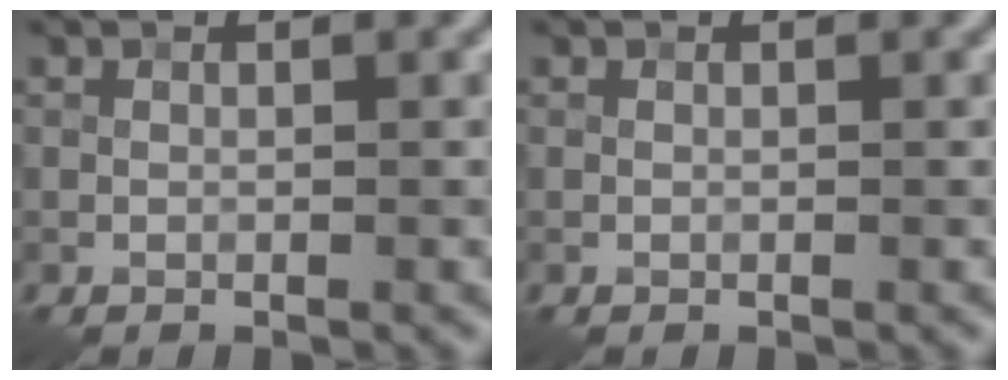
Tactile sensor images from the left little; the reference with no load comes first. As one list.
[{"total": 0.0}]